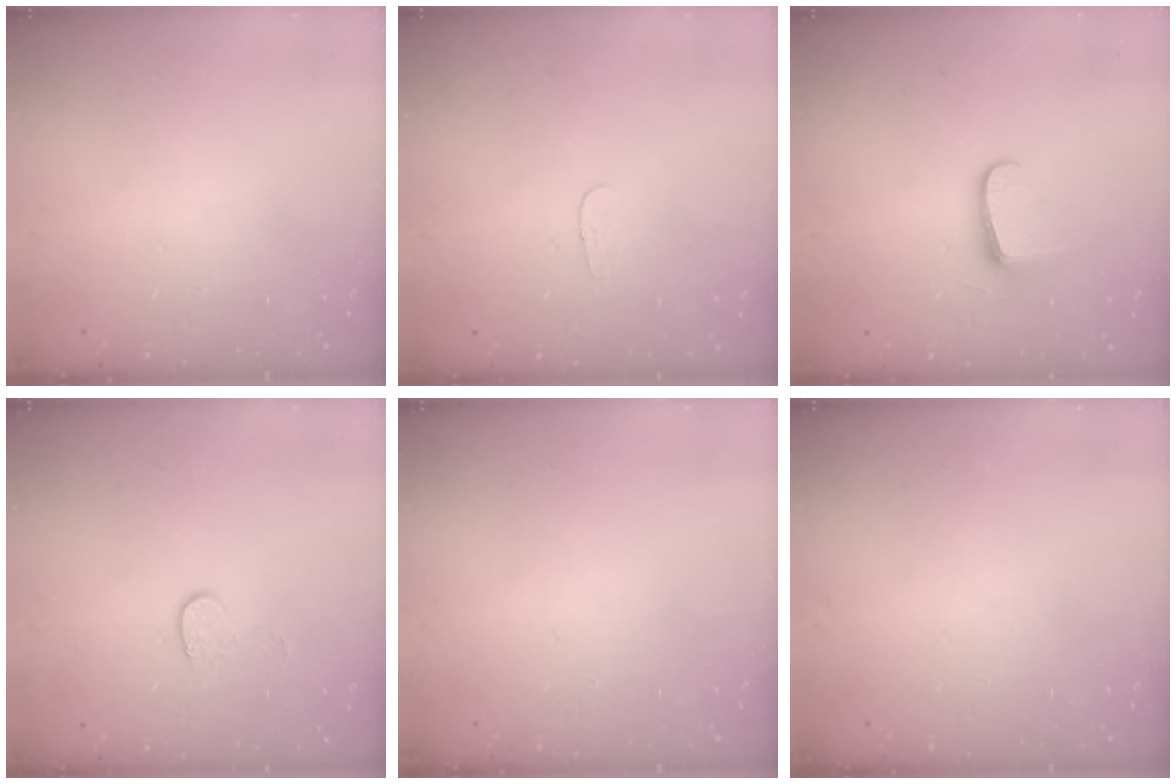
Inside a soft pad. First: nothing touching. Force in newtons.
{"total": 2.8, "press": 2.8, "slide": 0.3}
{"total": 8.9, "press": 8.8, "slide": 0.8}
{"total": 6.2, "press": 6.2, "slide": 0.6}
{"total": 0.0}
{"total": 0.0}